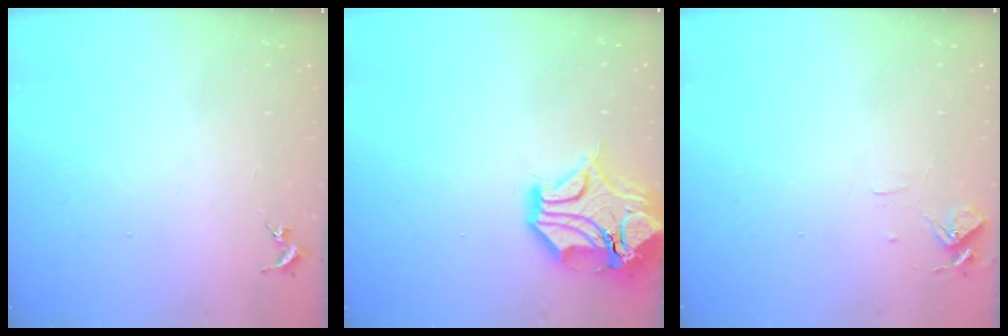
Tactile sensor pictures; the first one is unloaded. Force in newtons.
{"total": 17.9, "press": 17.7, "slide": 2.6}
{"total": 6.2, "press": 6.2, "slide": 0.5}